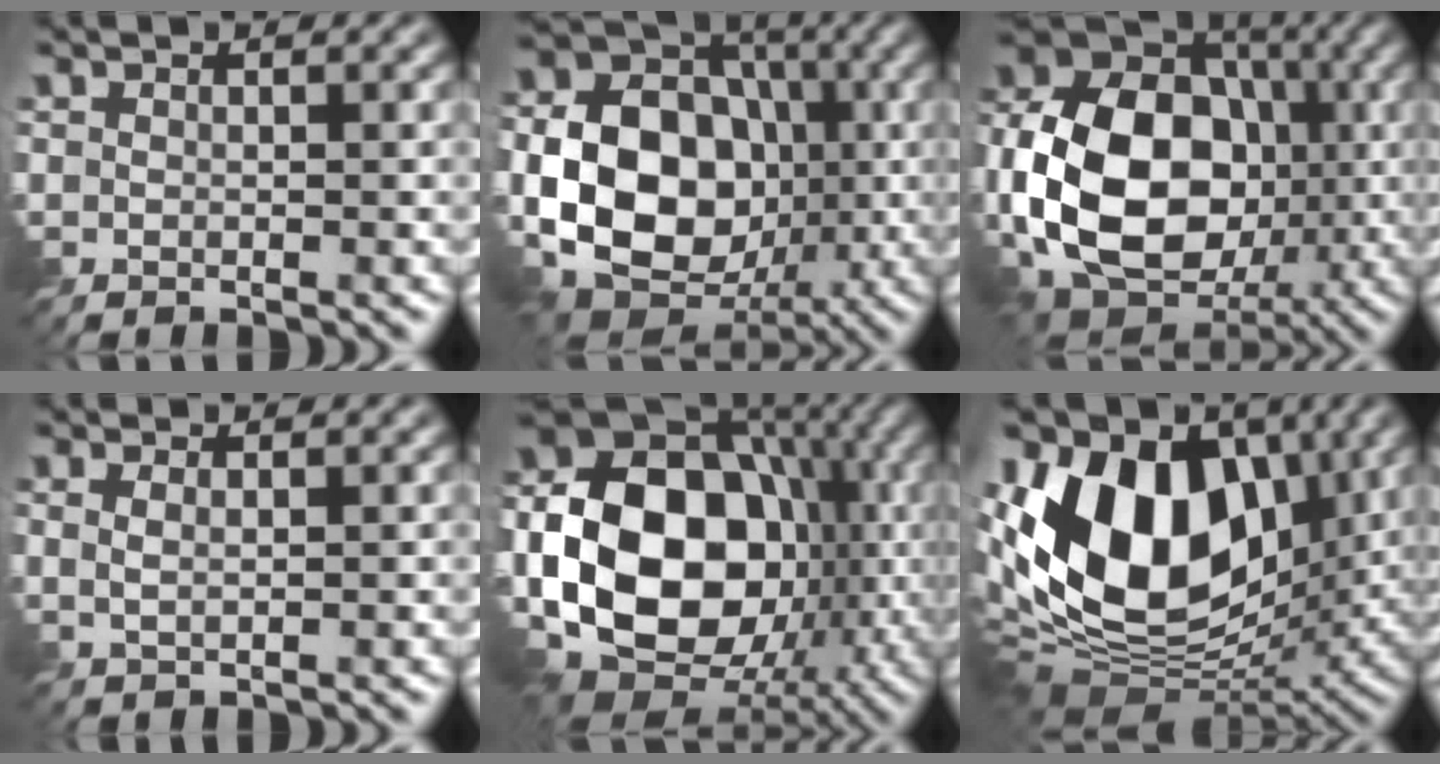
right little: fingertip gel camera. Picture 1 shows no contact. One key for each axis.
{"total": 15.2, "fx": -2.2, "fy": 12.1, "fz": 8.9, "tx": -0.163, "ty": -0.004, "tz": -0.059}
{"total": 15.3, "fx": -2.9, "fy": 10.9, "fz": 10.4, "tx": -0.209, "ty": -0.009, "tz": -0.071}
{"total": 0.9, "fx": 0.0, "fy": 0.3, "fz": 0.9, "tx": -0.021, "ty": -0.004, "tz": -0.002}
{"total": 20.1, "fx": -2.1, "fy": 15.3, "fz": 12.8, "tx": -0.233, "ty": -0.006, "tz": -0.041}
{"total": 15.4, "fx": 1.5, "fy": 10.1, "fz": 11.5, "tx": -0.222, "ty": 0.012, "tz": 0.007}